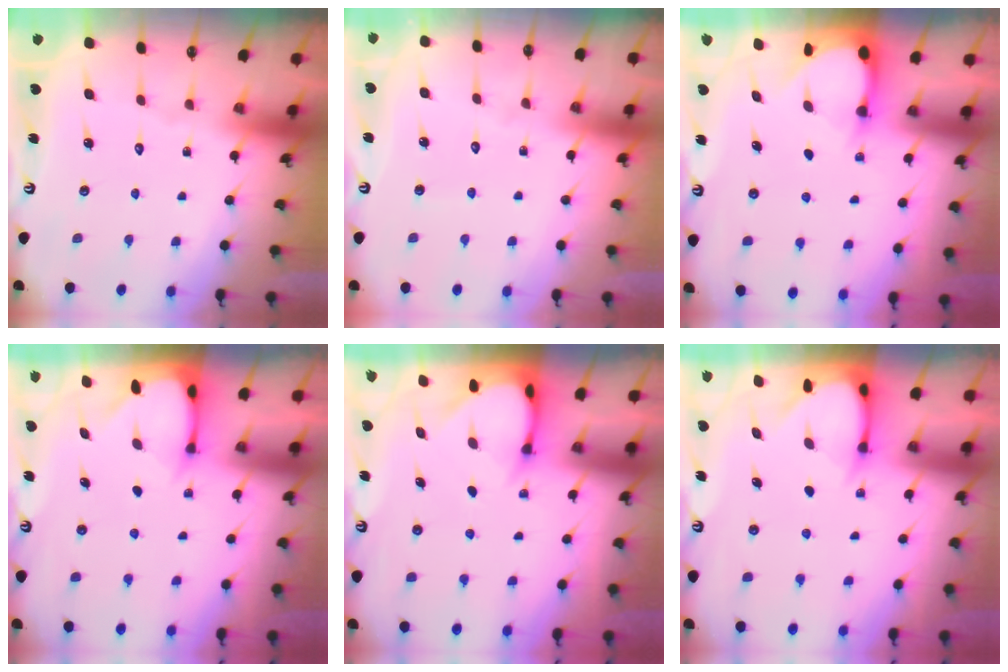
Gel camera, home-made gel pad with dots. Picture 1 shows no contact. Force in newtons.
{"total": 2.3, "press": 2.3, "slide": 0.3}
{"total": 2.9, "press": 2.9, "slide": 0.3}
{"total": 2.6, "press": 2.5, "slide": 0.3}
{"total": 3.3, "press": 3.3, "slide": 0.2}
{"total": 3.7, "press": 3.6, "slide": 0.3}